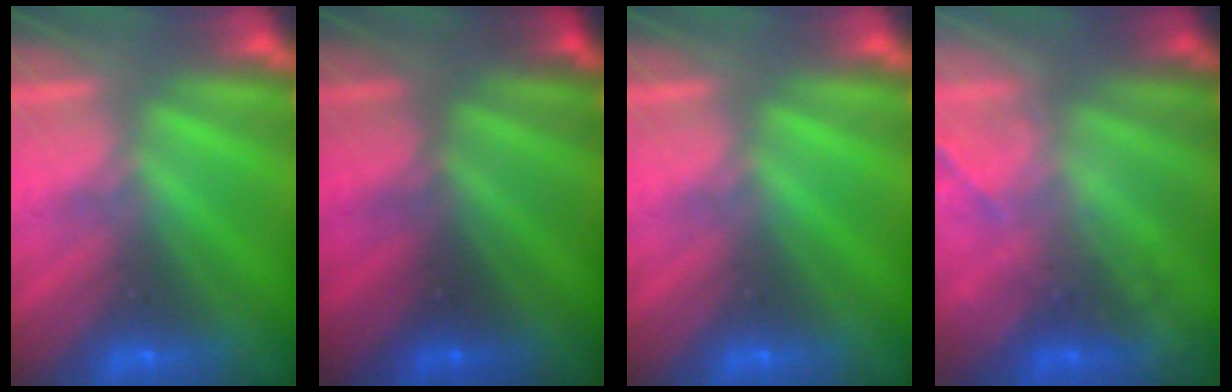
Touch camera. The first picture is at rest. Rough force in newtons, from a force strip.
{"total": 1.6}
{"total": 0.0}
{"total": 2.3}